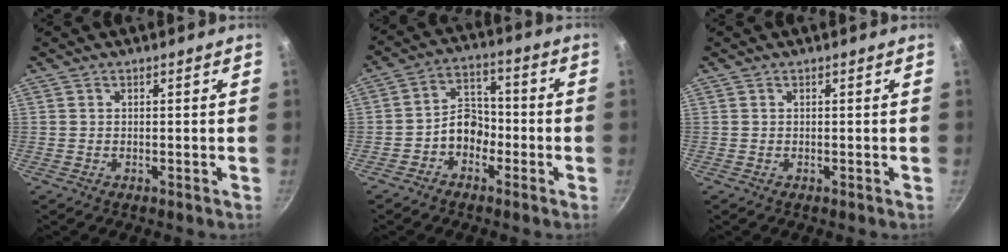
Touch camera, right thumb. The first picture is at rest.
{"total": 6.9, "force": [-2.7, 5.2, 3.6], "torque": [-0.023, 0.040, -0.057]}
{"total": 0.0}